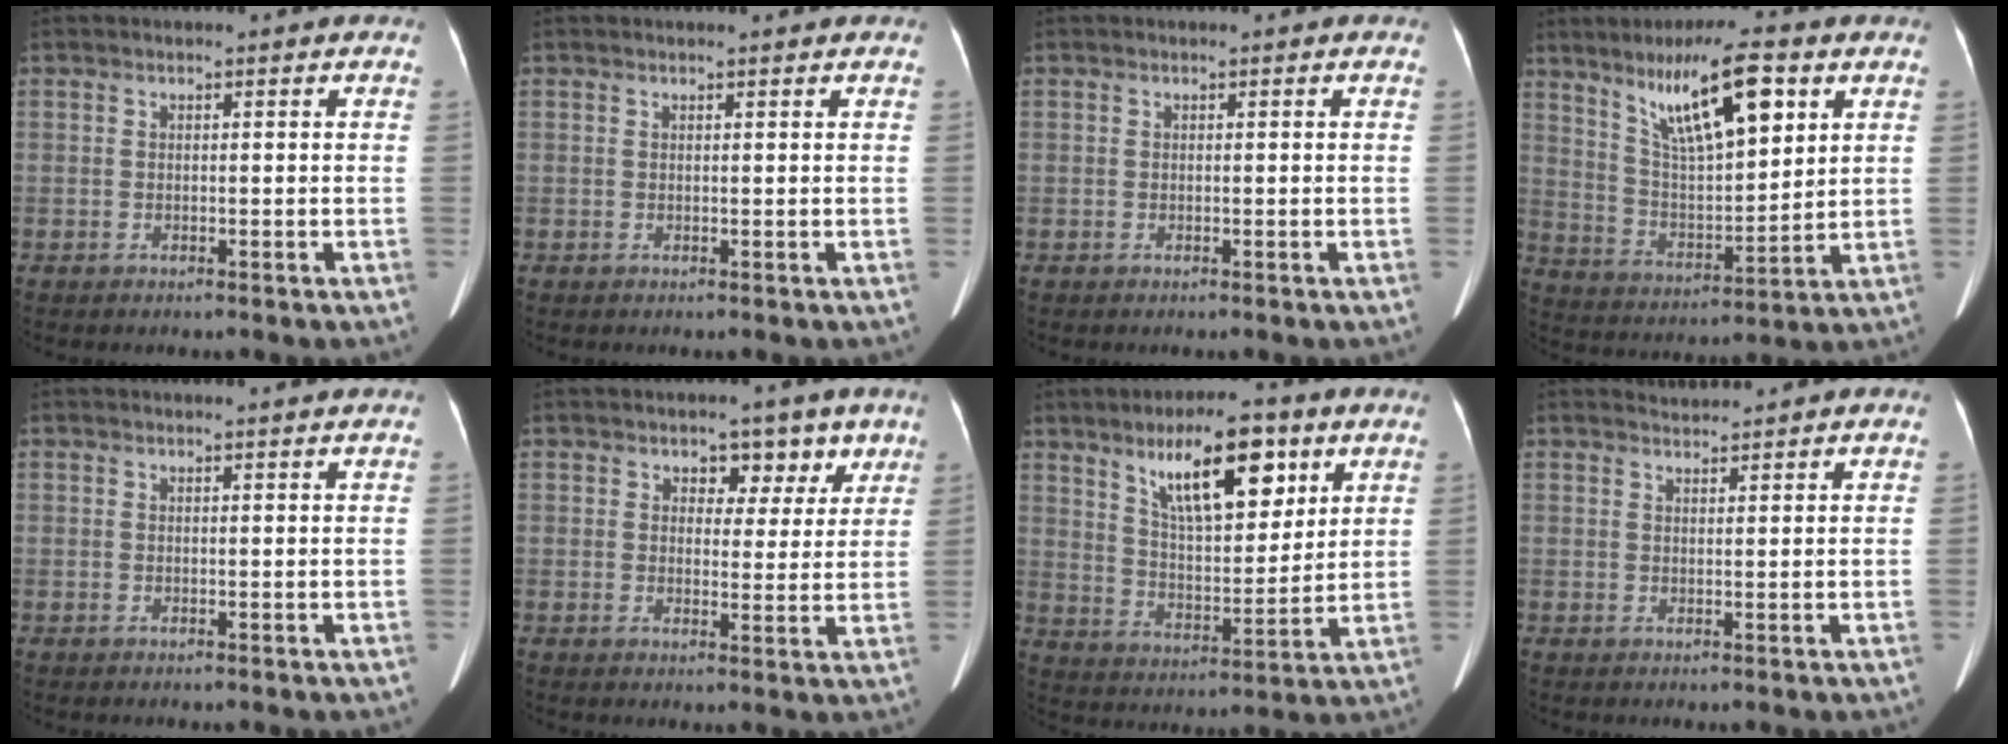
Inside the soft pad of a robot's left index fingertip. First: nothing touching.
{"total": 1.3, "force": [1.2, 0.0, 0.4], "torque": [-0.010, 0.007, 0.014]}
{"total": 0.0}
{"total": 14.1, "force": [7.6, 3.1, 11.5], "torque": [-0.202, 0.013, 0.142]}
{"total": 1.8, "force": [1.7, -0.5, 0.4], "torque": [-0.013, -0.001, 0.020]}
{"total": 4.9, "force": [3.2, 3.2, 1.9], "torque": [-0.005, 0.005, 0.043]}
{"total": 13.6, "force": [7.5, 4.4, 10.4], "torque": [-0.172, 0.012, 0.133]}
{"total": 1.7, "force": [1.5, -0.4, -0.6], "torque": [-0.001, 0.004, 0.032]}